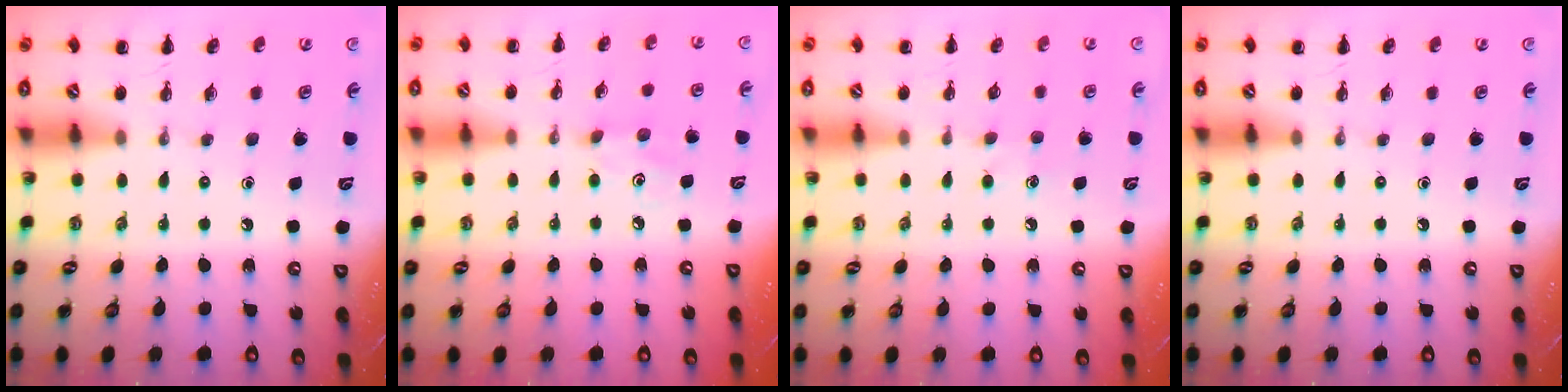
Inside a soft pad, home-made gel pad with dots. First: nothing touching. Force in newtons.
{"total": 4.1, "press": 4.0, "slide": 0.9}
{"total": 4.4, "press": 4.2, "slide": 1.4}
{"total": 0.0}